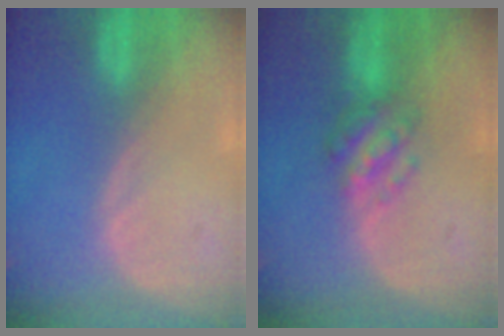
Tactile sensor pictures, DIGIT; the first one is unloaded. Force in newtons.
{"total": 5.4, "press": 5.0, "slide": 1.9}